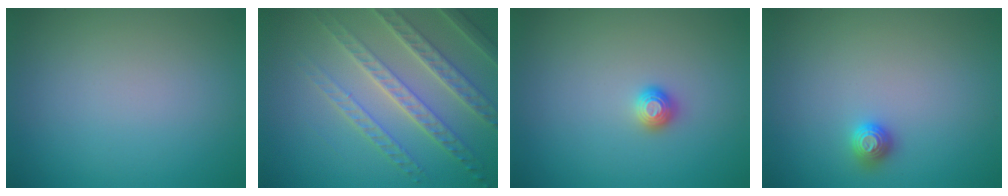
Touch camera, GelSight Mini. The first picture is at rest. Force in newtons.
{"total": 5.2, "press": 4.6, "slide": 2.4}
{"total": 1.0, "press": 1.0, "slide": 0.1}
{"total": 1.1, "press": 1.1, "slide": 0.2}